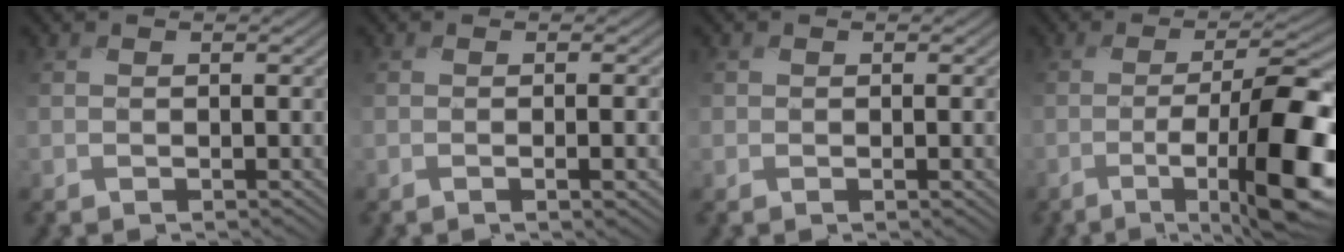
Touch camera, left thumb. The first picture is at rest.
{"total": 3.3, "force": [-0.4, 0.7, 3.2], "torque": [-0.049, 0.003, -0.008]}
{"total": 1.1, "force": [-0.1, 0.6, 0.9], "torque": [-0.017, -0.004, 0.000]}
{"total": 12.6, "force": [-3.8, 2.8, 11.7], "torque": [-0.167, -0.007, -0.067]}